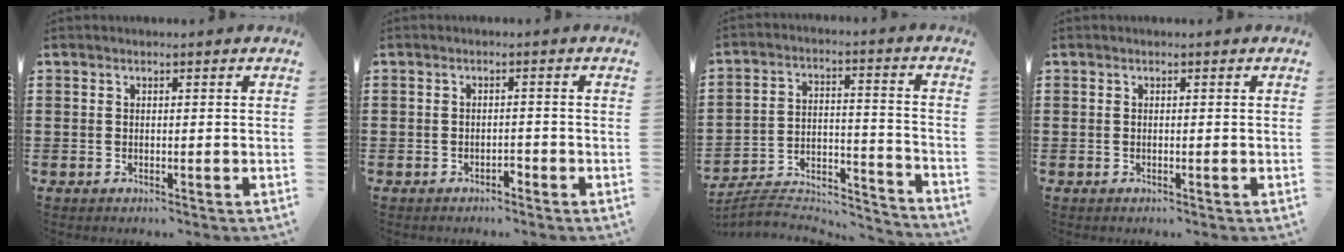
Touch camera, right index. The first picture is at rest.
{"total": 1.3, "force": [-1.2, 0.5, 0.4], "torque": [-0.014, -0.002, -0.024]}
{"total": 5.4, "force": [-4.9, 1.7, 1.5], "torque": [-0.025, 0.004, -0.096]}
{"total": 0.0}